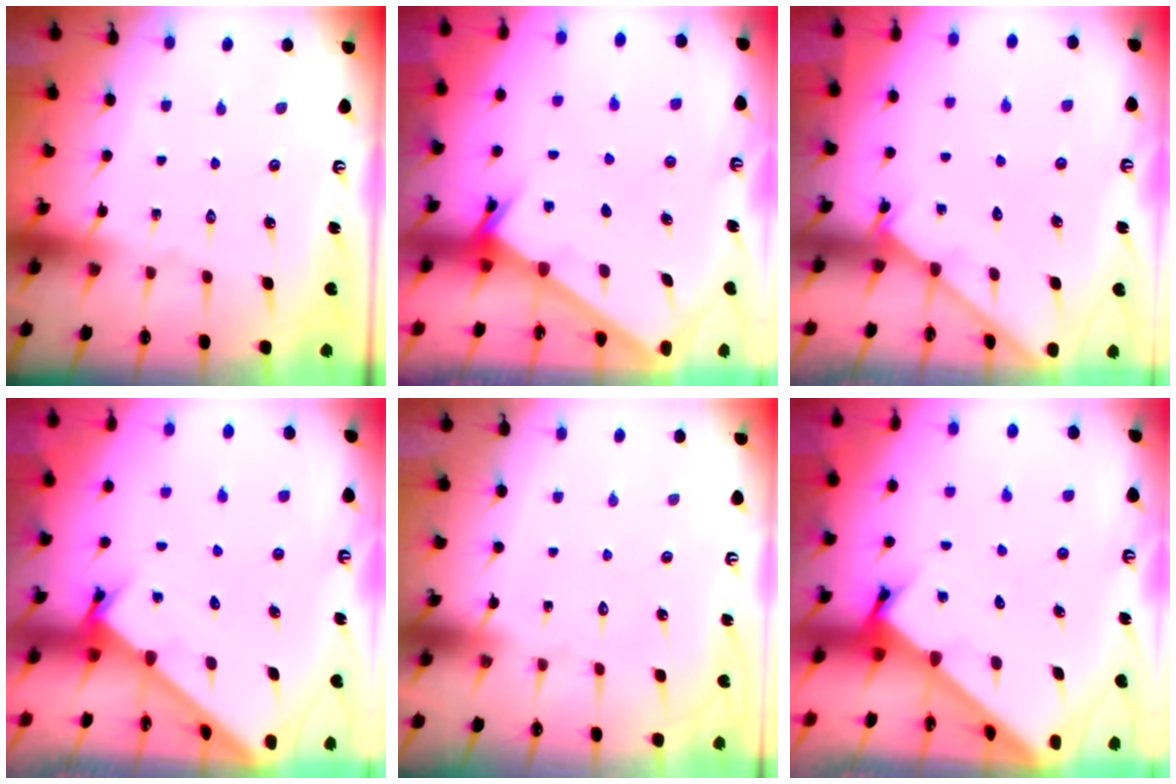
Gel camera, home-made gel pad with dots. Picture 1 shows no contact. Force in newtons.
{"total": 2.6, "press": 2.6, "slide": 0.2}
{"total": 2.6, "press": 2.5, "slide": 0.4}
{"total": 2.1, "press": 2.1, "slide": 0.1}
{"total": 1.6, "press": 1.6, "slide": 0.0}
{"total": 3.9, "press": 3.9, "slide": 0.1}